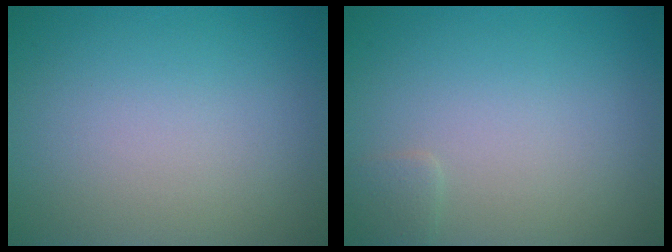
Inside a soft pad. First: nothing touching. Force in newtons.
{"total": 0.8, "press": 0.8, "slide": 0.1}